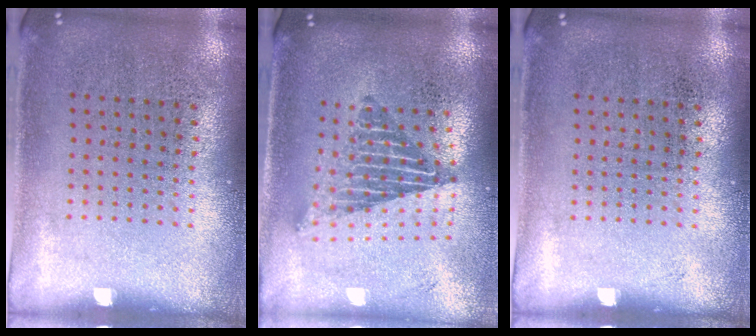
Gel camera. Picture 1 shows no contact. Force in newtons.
{"total": 2.1, "press": 1.6, "slide": 1.4}
{"total": 0.0}